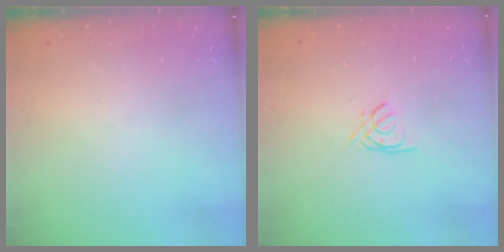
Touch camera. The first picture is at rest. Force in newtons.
{"total": 1.3, "press": 1.3, "slide": 0.4}